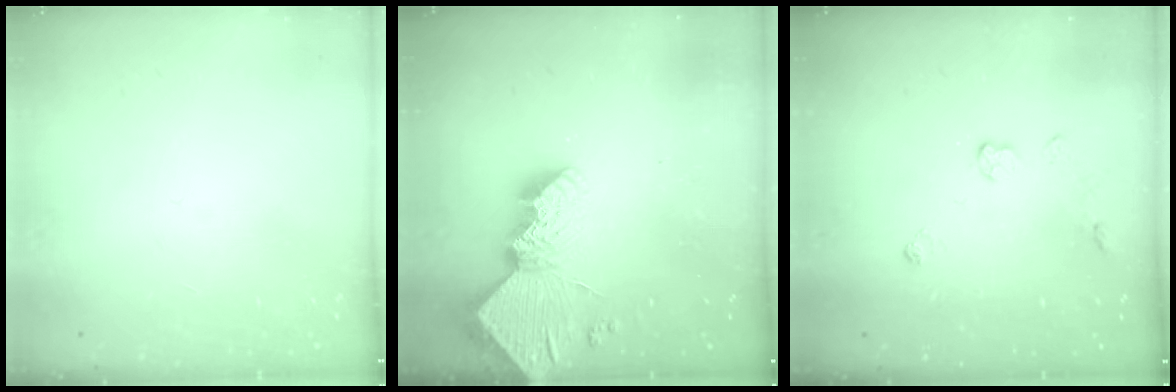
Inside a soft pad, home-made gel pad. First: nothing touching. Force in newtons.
{"total": 13.7, "press": 13.6, "slide": 1.1}
{"total": 4.3, "press": 4.3, "slide": 0.6}